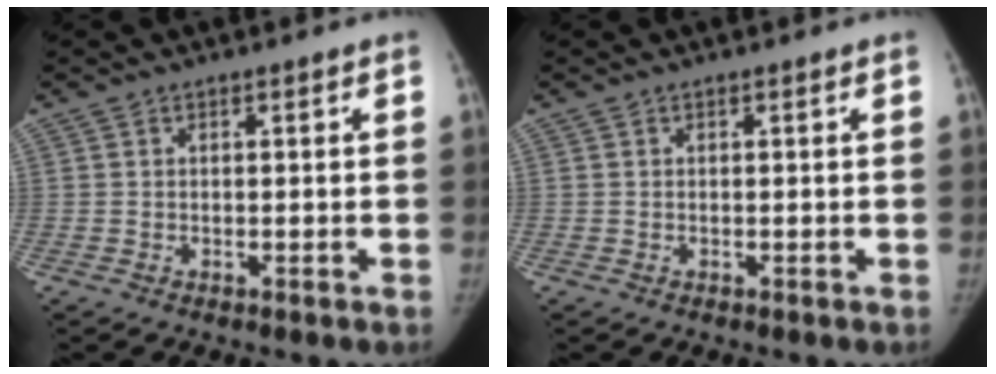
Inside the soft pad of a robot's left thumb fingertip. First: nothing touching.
{"total": 0.0}